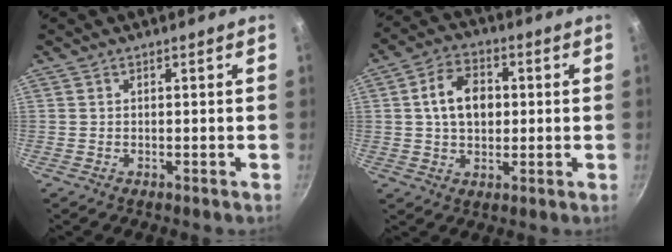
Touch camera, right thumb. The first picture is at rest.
{"total": 9.9, "force": [1.2, 6.9, 6.9], "torque": [-0.098, 0.014, 0.012]}